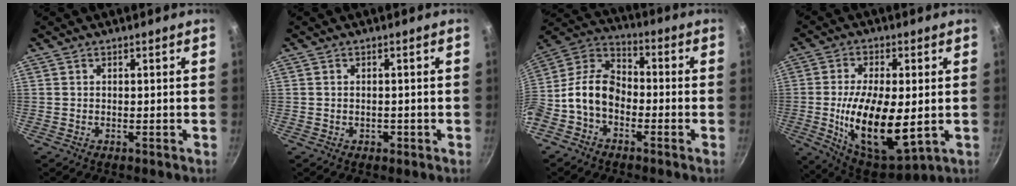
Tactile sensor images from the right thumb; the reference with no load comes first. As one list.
[{"total": 1.0, "force": [-0.4, 0.8, 0.5], "torque": [-0.006, 0.003, -0.002]}, {"total": 11.9, "force": [-2.9, 8.1, 8.2], "torque": [-0.140, 0.057, -0.076]}, {"total": 17.9, "force": [-1.9, 7.9, 16.0], "torque": [-0.276, -0.008, -0.020]}]